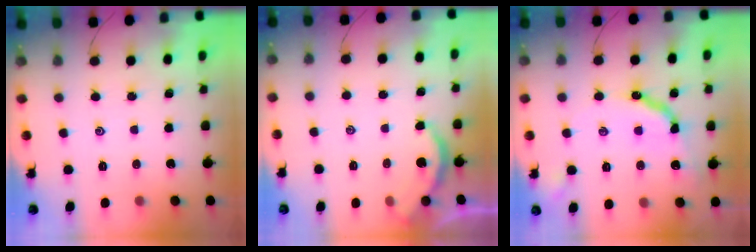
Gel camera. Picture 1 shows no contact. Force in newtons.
{"total": 2.6, "press": 2.6, "slide": 0.2}
{"total": 10.3, "press": 10.2, "slide": 0.9}